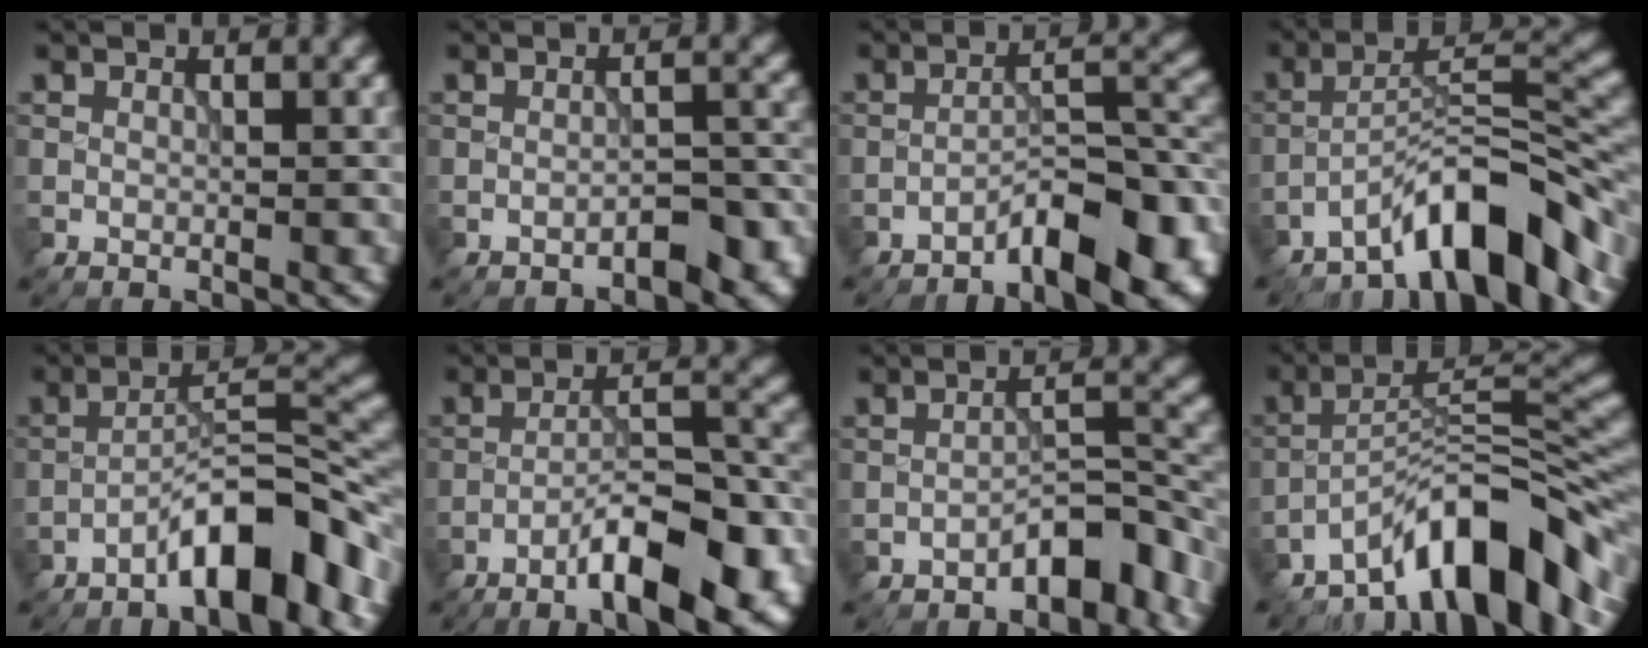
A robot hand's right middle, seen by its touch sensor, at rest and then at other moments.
{"total": 3.4, "force": [-2.3, 1.2, 2.2], "torque": [-0.030, 0.009, -0.033]}
{"total": 8.2, "force": [-5.3, 2.4, 5.7], "torque": [-0.078, 0.013, -0.087]}
{"total": 9.4, "force": [-6.8, 2.4, 6.0], "torque": [-0.083, 0.017, -0.123]}
{"total": 8.2, "force": [-5.1, 1.8, 6.1], "torque": [-0.092, 0.021, -0.087]}
{"total": 9.9, "force": [-5.7, 2.8, 7.5], "torque": [-0.113, 0.011, -0.093]}
{"total": 4.4, "force": [-3.0, 1.5, 2.8], "torque": [-0.032, 0.018, -0.051]}
{"total": 11.5, "force": [-8.1, 3.4, 7.4], "torque": [-0.095, 0.019, -0.152]}